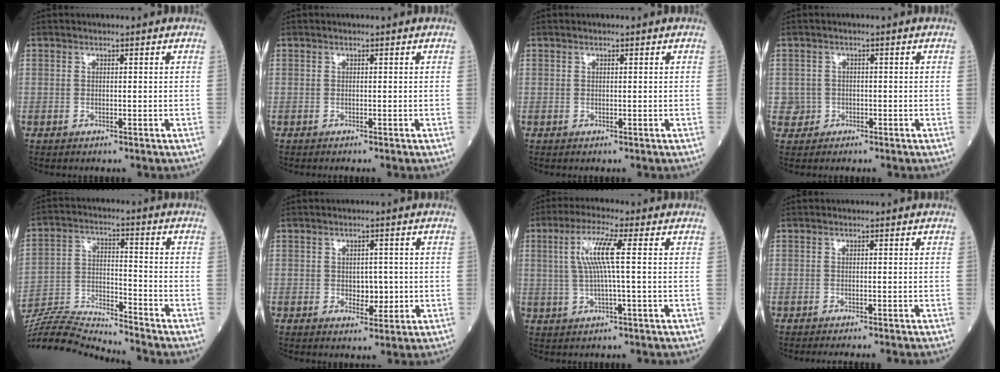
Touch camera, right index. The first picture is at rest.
{"total": 0.0}
{"total": 0.0}
{"total": 2.1, "force": [-0.7, 2.0, -0.3], "torque": [0.012, 0.010, -0.015]}
{"total": 13.1, "force": [-13.0, -1.3, 1.7], "torque": [-0.041, 0.015, -0.241]}
{"total": 2.9, "force": [-0.3, 1.9, 2.2], "torque": [-0.025, 0.001, 0.002]}
{"total": 6.7, "force": [1.1, -0.3, 6.6], "torque": [-0.138, 0.011, 0.022]}
{"total": 5.3, "force": [-4.8, 0.1, 2.3], "torque": [-0.017, -0.011, -0.063]}